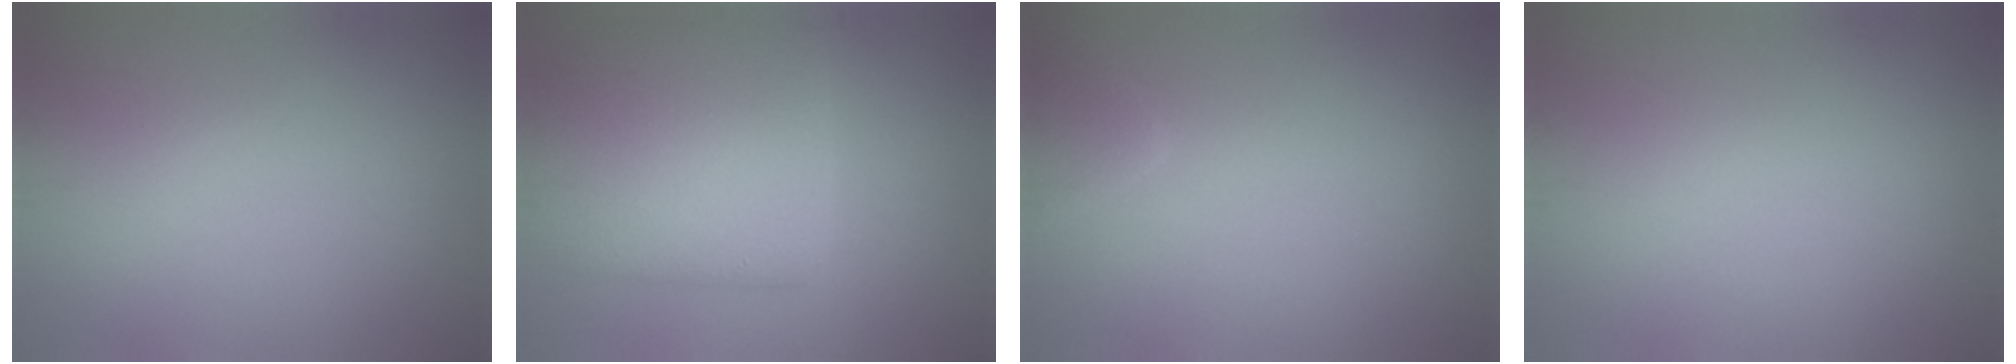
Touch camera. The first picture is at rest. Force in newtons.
{"total": 7.7, "press": 7.6, "slide": 0.5}
{"total": 1.7, "press": 1.7, "slide": 0.2}
{"total": 0.0}